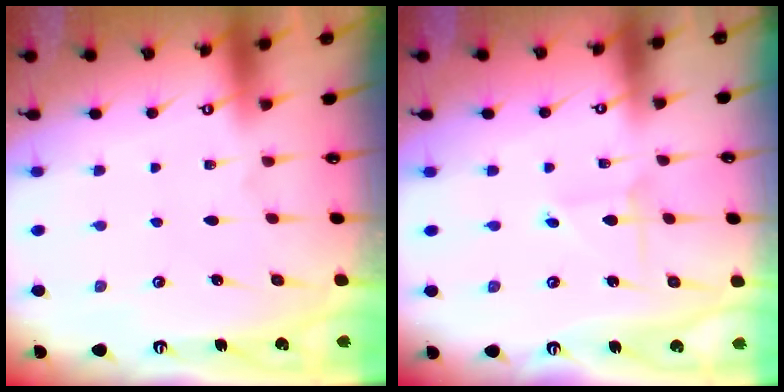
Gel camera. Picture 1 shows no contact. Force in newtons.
{"total": 2.3, "press": 2.3, "slide": 0.2}